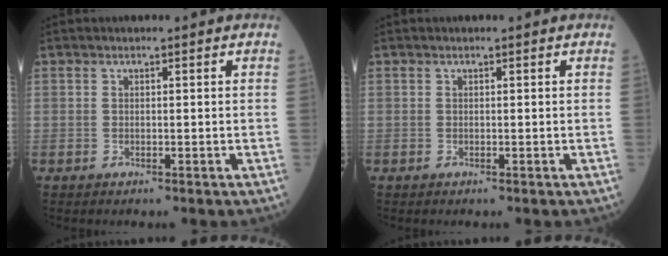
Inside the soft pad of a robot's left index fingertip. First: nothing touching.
{"total": 0.0}